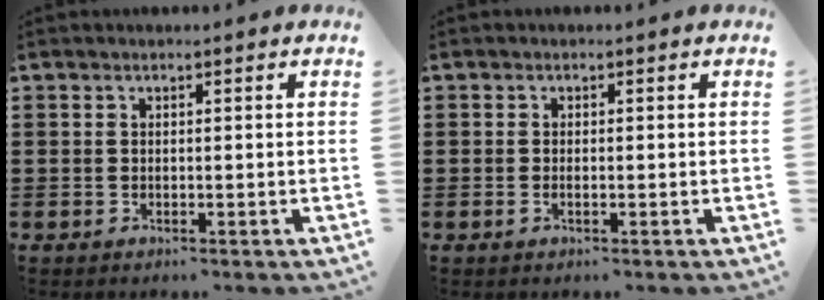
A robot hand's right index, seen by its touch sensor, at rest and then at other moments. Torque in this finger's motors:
{"motor_torque": [-0.12, 1.32, 0.00, 0.00]}